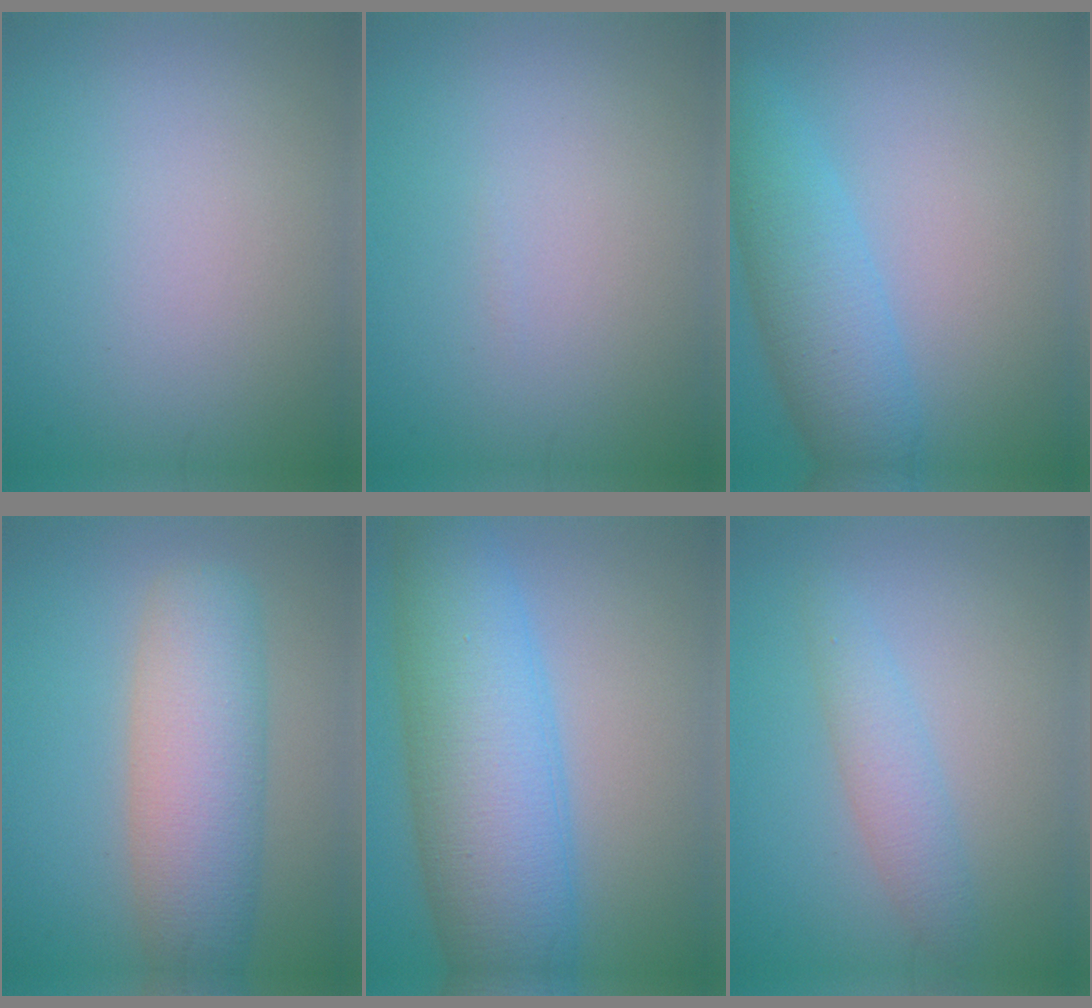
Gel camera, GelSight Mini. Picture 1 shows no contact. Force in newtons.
{"total": 0.0}
{"total": 5.6, "press": 5.6, "slide": 0.2}
{"total": 7.3, "press": 7.3, "slide": 0.0}
{"total": 11.2, "press": 11.2, "slide": 0.2}
{"total": 2.5, "press": 2.5, "slide": 0.1}